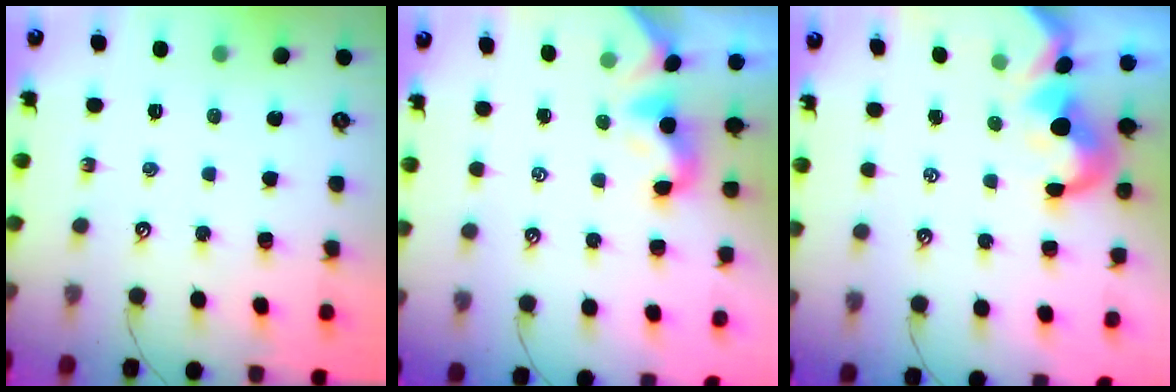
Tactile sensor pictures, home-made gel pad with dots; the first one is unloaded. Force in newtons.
{"total": 2.0, "press": 1.9, "slide": 0.4}
{"total": 3.0, "press": 2.8, "slide": 1.0}